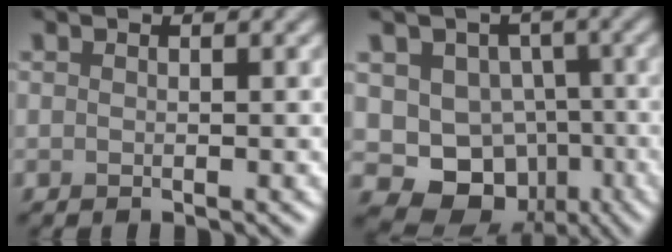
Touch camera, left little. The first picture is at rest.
{"total": 8.3, "force": [-2.5, 7.2, 3.3], "torque": [-0.039, -0.008, -0.051]}